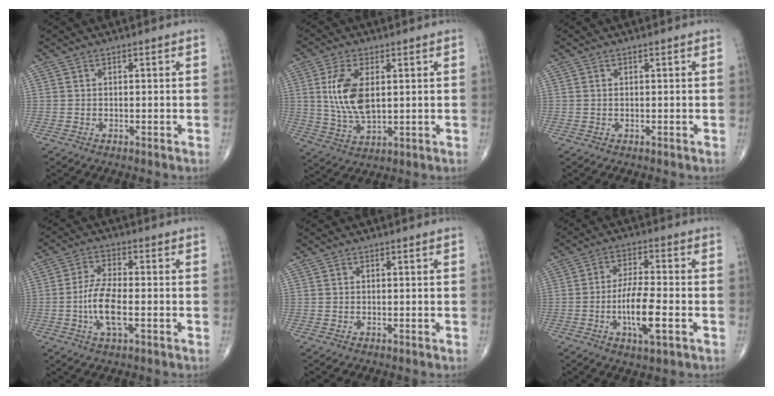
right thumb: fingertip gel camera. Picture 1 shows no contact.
{"total": 10.3, "force": [1.9, 5.1, 8.8], "torque": [-0.177, -0.012, 0.042]}
{"total": 0.0}
{"total": 7.9, "force": [-1.8, 2.7, 7.3], "torque": [-0.150, 0.006, -0.038]}
{"total": 0.0}
{"total": 9.6, "force": [-2.8, 2.5, 8.9], "torque": [-0.164, 0.007, -0.052]}